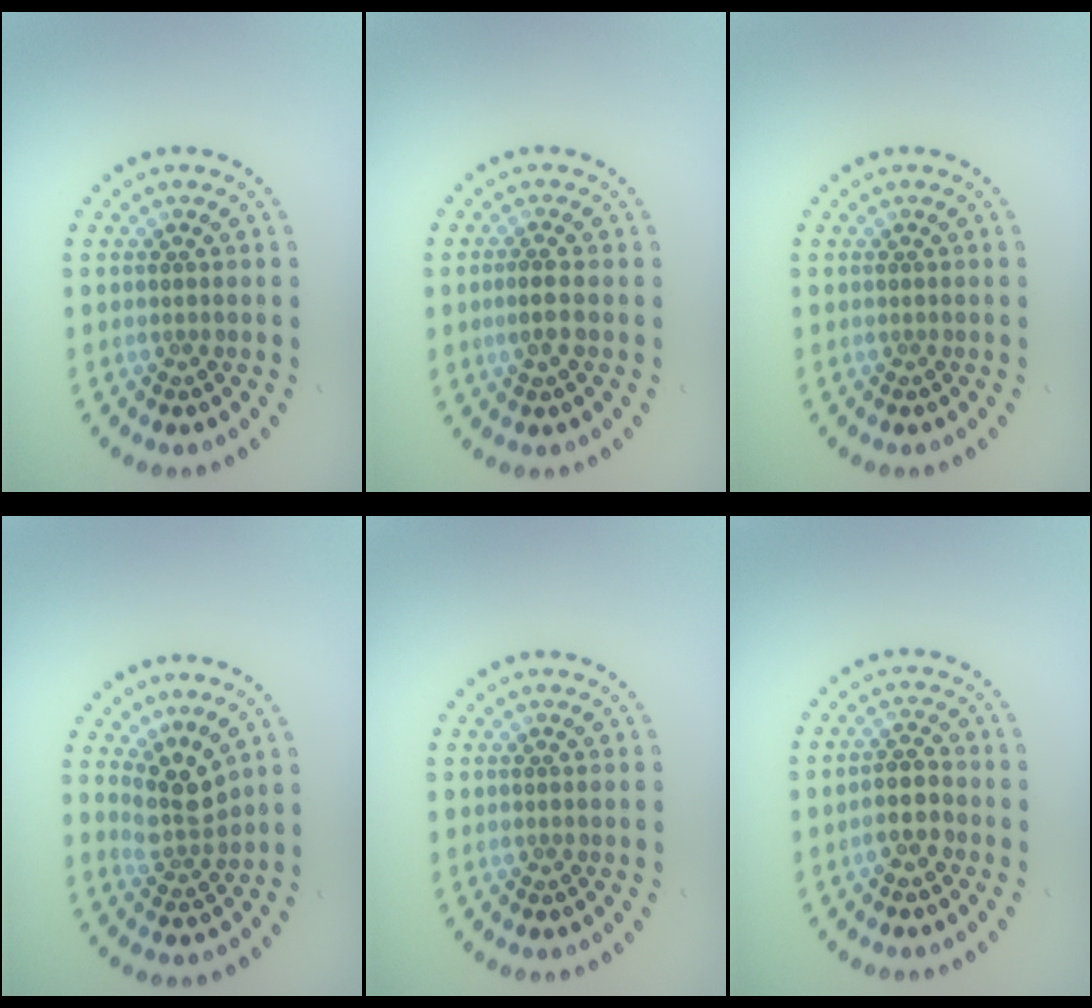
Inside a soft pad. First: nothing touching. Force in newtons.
{"total": 1.8, "press": 1.7, "slide": 0.8}
{"total": 0.0}
{"total": 3.0, "press": 2.2, "slide": 2.1}
{"total": 0.0}
{"total": 2.6, "press": 2.3, "slide": 1.1}